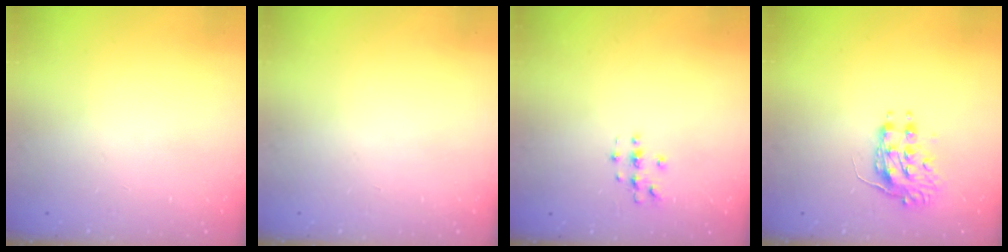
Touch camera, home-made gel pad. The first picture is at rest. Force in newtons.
{"total": 0.0}
{"total": 3.1, "press": 3.1, "slide": 0.3}
{"total": 8.2, "press": 8.2, "slide": 0.3}